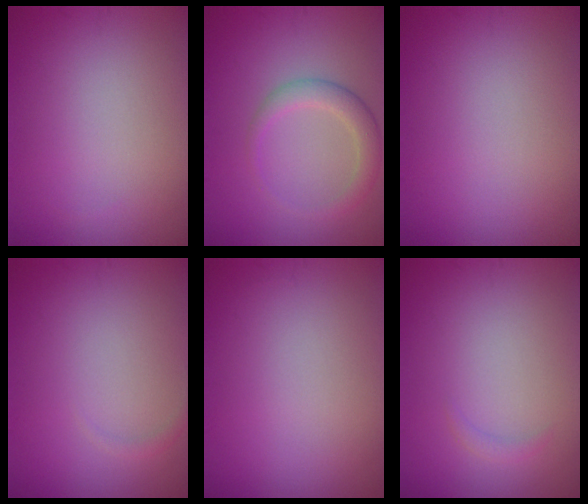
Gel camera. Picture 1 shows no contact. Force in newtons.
{"total": 2.6, "press": 2.6, "slide": 0.2}
{"total": 0.0}
{"total": 0.6, "press": 0.6, "slide": 0.0}
{"total": 0.0}
{"total": 0.7, "press": 0.7, "slide": 0.1}